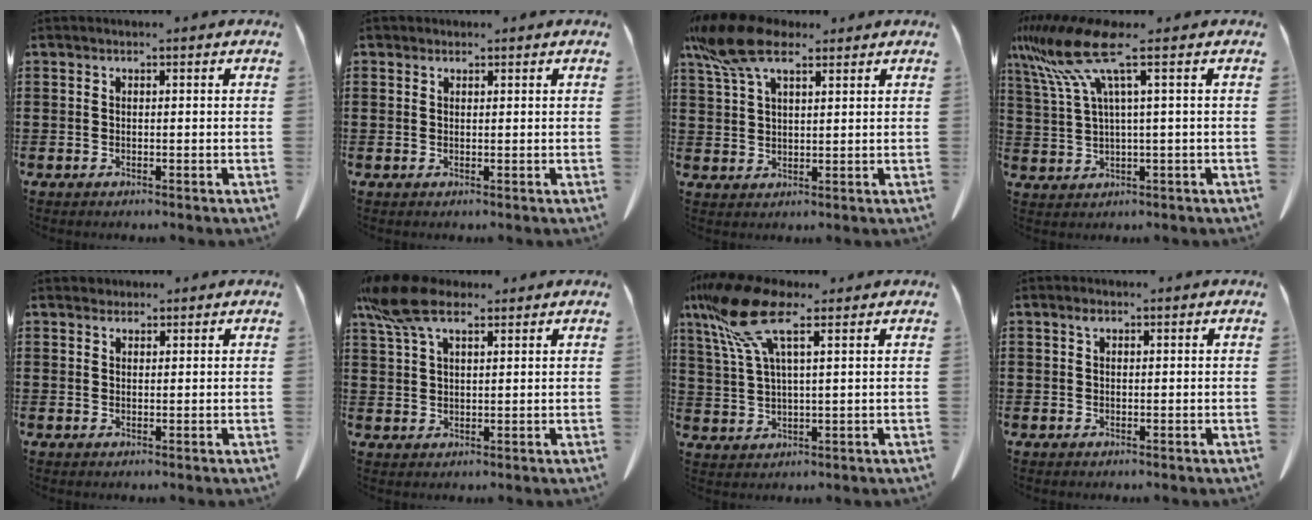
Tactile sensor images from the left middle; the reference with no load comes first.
{"total": 0.9, "force": [0.7, 0.4, 0.2], "torque": [-0.007, 0.001, 0.015]}
{"total": 9.2, "force": [6.0, 3.4, 6.1], "torque": [-0.145, -0.009, 0.109]}
{"total": 10.2, "force": [4.7, 1.5, 8.9], "torque": [-0.227, -0.033, 0.070]}
{"total": 1.4, "force": [1.2, 0.6, 0.2], "torque": [0.002, -0.003, 0.023]}
{"total": 8.2, "force": [5.4, 3.1, 5.4], "torque": [-0.131, -0.008, 0.098]}
{"total": 11.1, "force": [6.6, 2.9, 8.5], "torque": [-0.202, -0.015, 0.117]}
{"total": 1.1, "force": [0.5, 0.6, 0.7], "torque": [-0.009, 0.000, 0.008]}